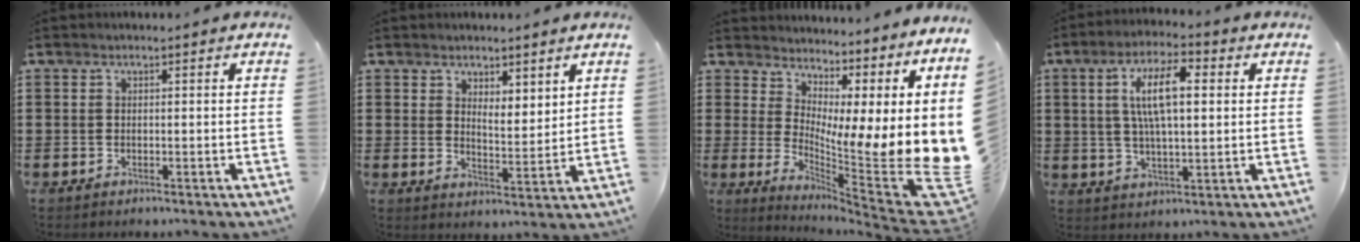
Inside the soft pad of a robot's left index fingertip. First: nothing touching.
{"total": 3.6, "force": [3.3, 1.3, 0.4], "torque": [-0.013, -0.010, 0.059]}
{"total": 5.8, "force": [-0.3, 3.6, 4.6], "torque": [-0.053, -0.067, -0.012]}
{"total": 9.6, "force": [2.3, 3.5, 8.6], "torque": [-0.178, 0.015, 0.035]}